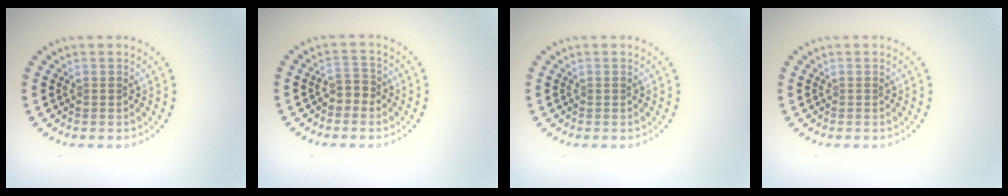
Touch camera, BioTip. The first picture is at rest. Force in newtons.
{"total": 1.9, "press": 1.7, "slide": 0.9}
{"total": 0.0}
{"total": 0.0}